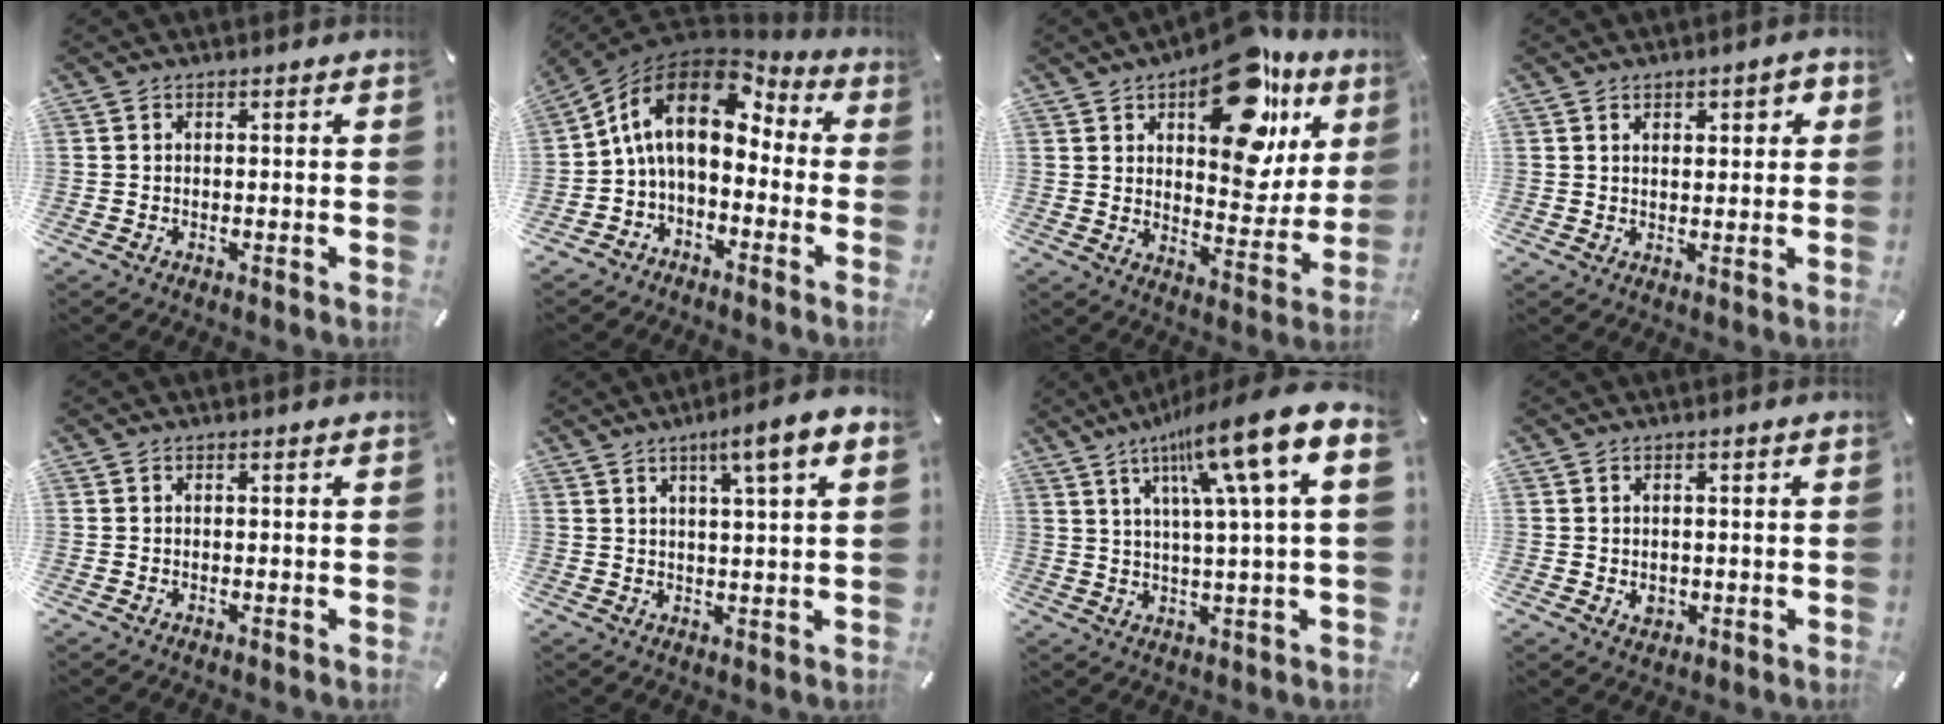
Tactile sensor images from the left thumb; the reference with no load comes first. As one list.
[{"total": 13.2, "force": [1.8, 8.7, 9.8], "torque": [-0.196, -0.002, 0.023]}, {"total": 24.3, "force": [13.4, 12.8, 15.8], "torque": [-0.205, -0.082, 0.222]}, {"total": 2.9, "force": [1.2, 1.7, 2.1], "torque": [-0.025, 0.000, 0.014]}, {"total": 0.0}, {"total": 7.6, "force": [4.0, 0.5, 6.4], "torque": [-0.106, -0.016, 0.062]}, {"total": 15.9, "force": [7.4, 1.7, 14.0], "torque": [-0.242, -0.030, 0.108]}, {"total": 2.6, "force": [-0.3, 2.4, 1.0], "torque": [-0.010, 0.001, -0.006]}]